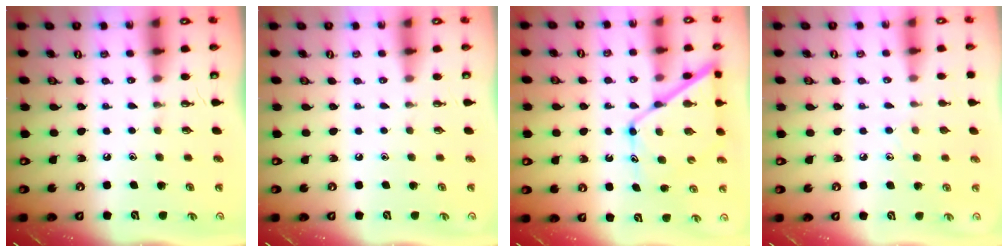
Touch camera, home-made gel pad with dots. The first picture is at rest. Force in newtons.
{"total": 0.0}
{"total": 13.3, "press": 13.2, "slide": 1.2}
{"total": 7.3, "press": 7.2, "slide": 0.7}